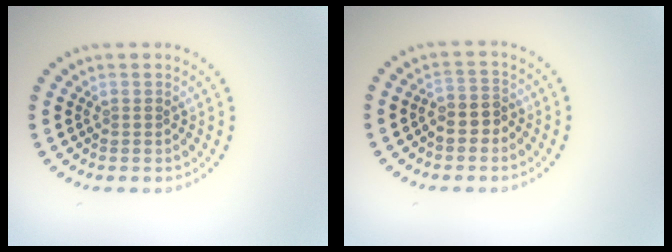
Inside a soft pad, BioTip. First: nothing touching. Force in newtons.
{"total": 2.3, "press": 2.1, "slide": 0.9}